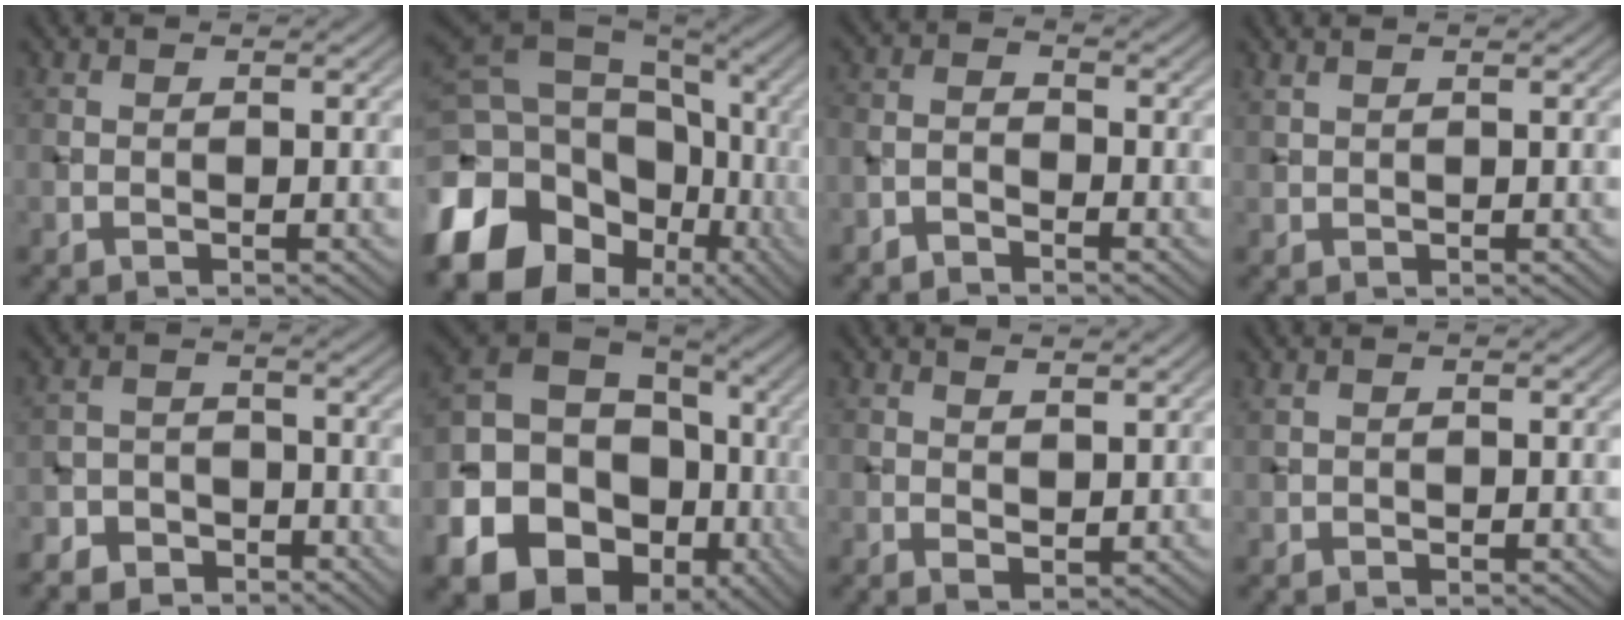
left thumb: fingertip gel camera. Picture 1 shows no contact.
{"total": 19.7, "force": [-7.8, 14.9, 10.2], "torque": [-0.250, -0.017, -0.126]}
{"total": 2.5, "force": [-2.2, 1.0, 0.9], "torque": [-0.017, 0.003, -0.052]}
{"total": 1.0, "force": [0.9, 0.2, 0.4], "torque": [-0.018, 0.005, 0.025]}
{"total": 5.9, "force": [-4.9, 3.1, 1.1], "torque": [-0.015, -0.001, -0.090]}
{"total": 24.3, "force": [-8.9, 19.8, 10.8], "torque": [-0.222, -0.052, -0.175]}
{"total": 2.4, "force": [1.4, 0.8, 1.7], "torque": [-0.033, -0.007, 0.030]}
{"total": 0.7, "force": [0.3, 0.4, 0.5], "torque": [-0.015, 0.003, 0.008]}